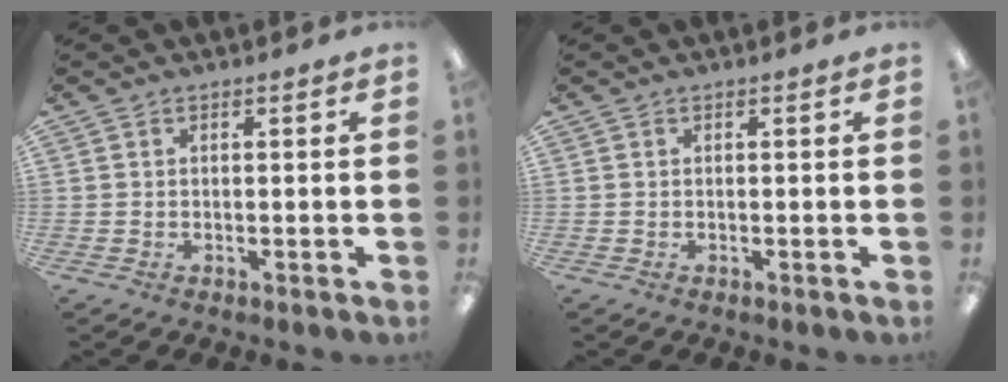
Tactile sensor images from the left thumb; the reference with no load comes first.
{"total": 0.0}